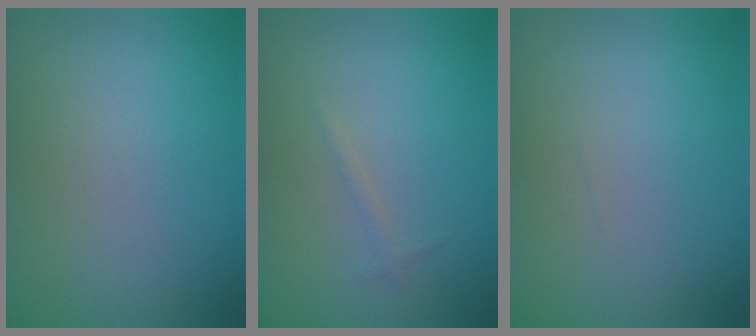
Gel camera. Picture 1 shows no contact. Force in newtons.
{"total": 0.6, "press": 0.6, "slide": 0.1}
{"total": 0.0}